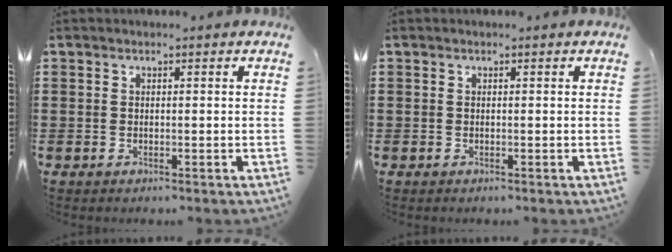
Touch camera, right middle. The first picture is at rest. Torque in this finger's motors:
{"motor_torque": [-0.19, 0.04, -0.08, -0.01]}